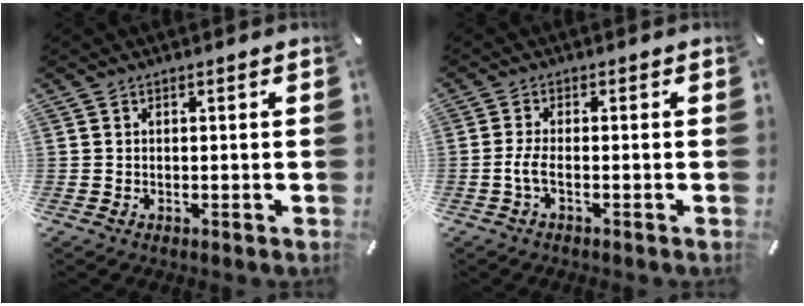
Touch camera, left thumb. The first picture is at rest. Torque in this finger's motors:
{"motor_torque": [-0.13, -0.20, 0.30, 0.22, -0.03]}